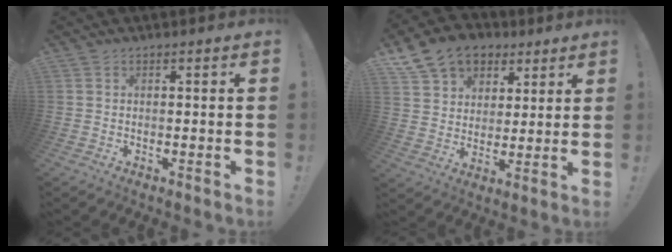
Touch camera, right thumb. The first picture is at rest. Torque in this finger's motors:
{"motor_torque": [1.68, 2.00, 0.26, 0.01, 0.05]}